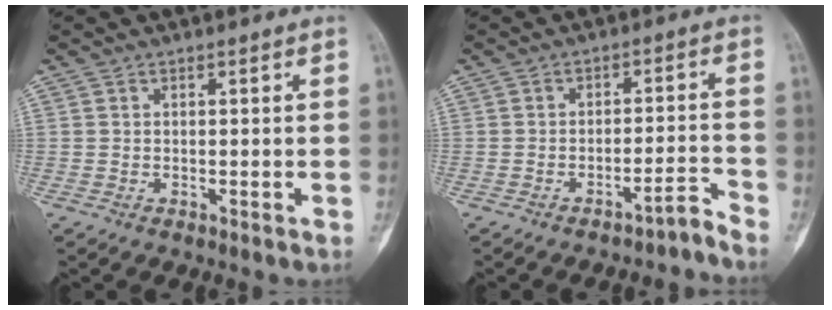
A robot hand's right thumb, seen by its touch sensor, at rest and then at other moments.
{"total": 3.3, "force": [-3.2, -0.1, 1.0], "torque": [-0.013, 0.046, -0.044]}